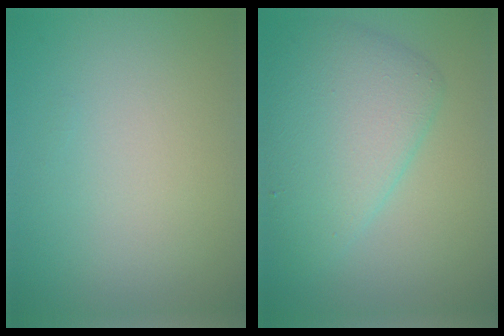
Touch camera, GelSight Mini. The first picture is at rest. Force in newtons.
{"total": 6.1, "press": 6.1, "slide": 0.1}